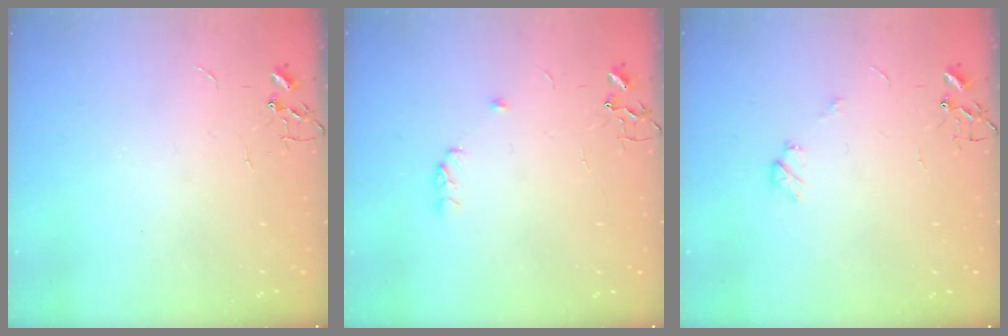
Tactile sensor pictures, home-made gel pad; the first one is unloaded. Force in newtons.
{"total": 4.2, "press": 4.1, "slide": 0.6}
{"total": 4.9, "press": 4.9, "slide": 0.6}